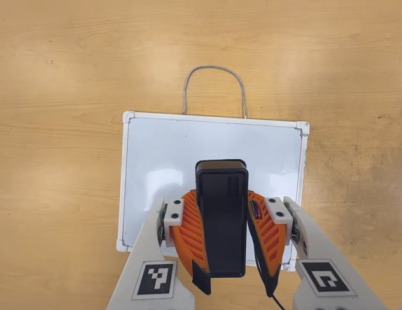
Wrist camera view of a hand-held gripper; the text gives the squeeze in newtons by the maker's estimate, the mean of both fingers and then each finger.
{"total": 10.3, "left": 8.9, "right": 11.6}